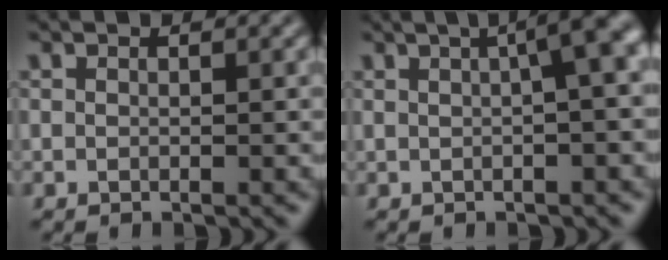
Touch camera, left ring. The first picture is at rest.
{"total": 6.1, "force": [1.6, 1.8, 5.6], "torque": [-0.047, 0.026, 0.021]}